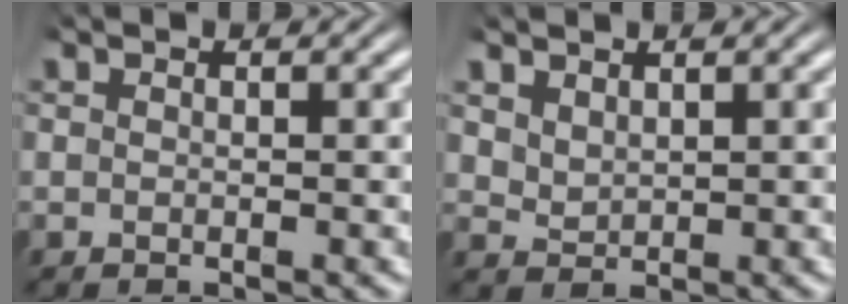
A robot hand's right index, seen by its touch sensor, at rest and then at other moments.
{"total": 1.6, "force": [1.5, 0.4, 0.5], "torque": [-0.015, -0.007, 0.040]}